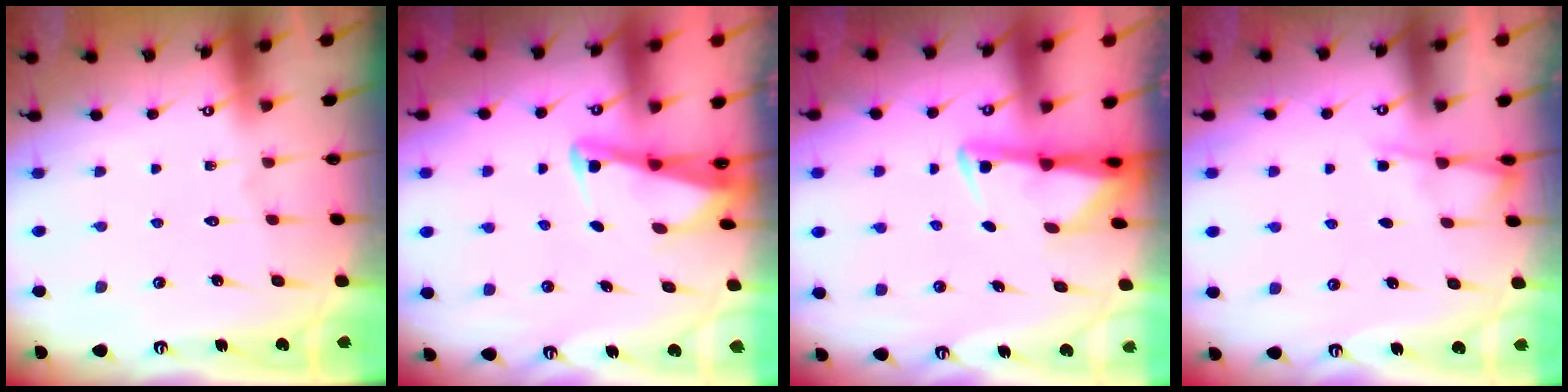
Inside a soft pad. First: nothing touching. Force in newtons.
{"total": 2.6, "press": 2.6, "slide": 0.2}
{"total": 2.7, "press": 2.6, "slide": 0.7}
{"total": 2.7, "press": 2.6, "slide": 0.4}